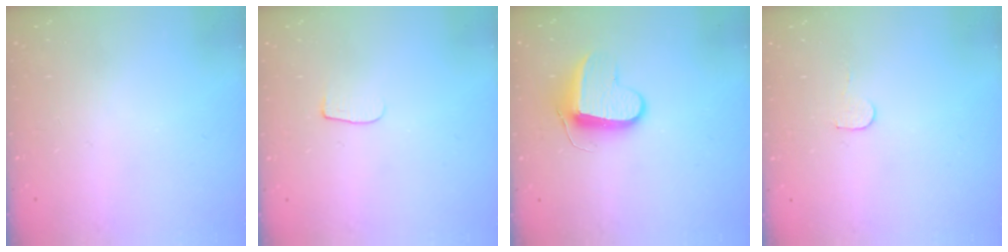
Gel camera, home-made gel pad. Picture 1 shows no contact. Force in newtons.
{"total": 4.5, "press": 4.4, "slide": 0.6}
{"total": 9.4, "press": 9.4, "slide": 0.5}
{"total": 4.5, "press": 4.5, "slide": 0.4}